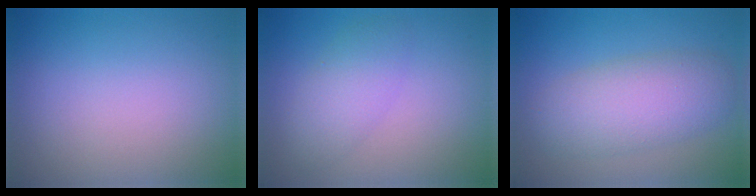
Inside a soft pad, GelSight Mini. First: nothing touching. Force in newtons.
{"total": 3.0, "press": 3.0, "slide": 0.1}
{"total": 5.2, "press": 5.2, "slide": 0.4}